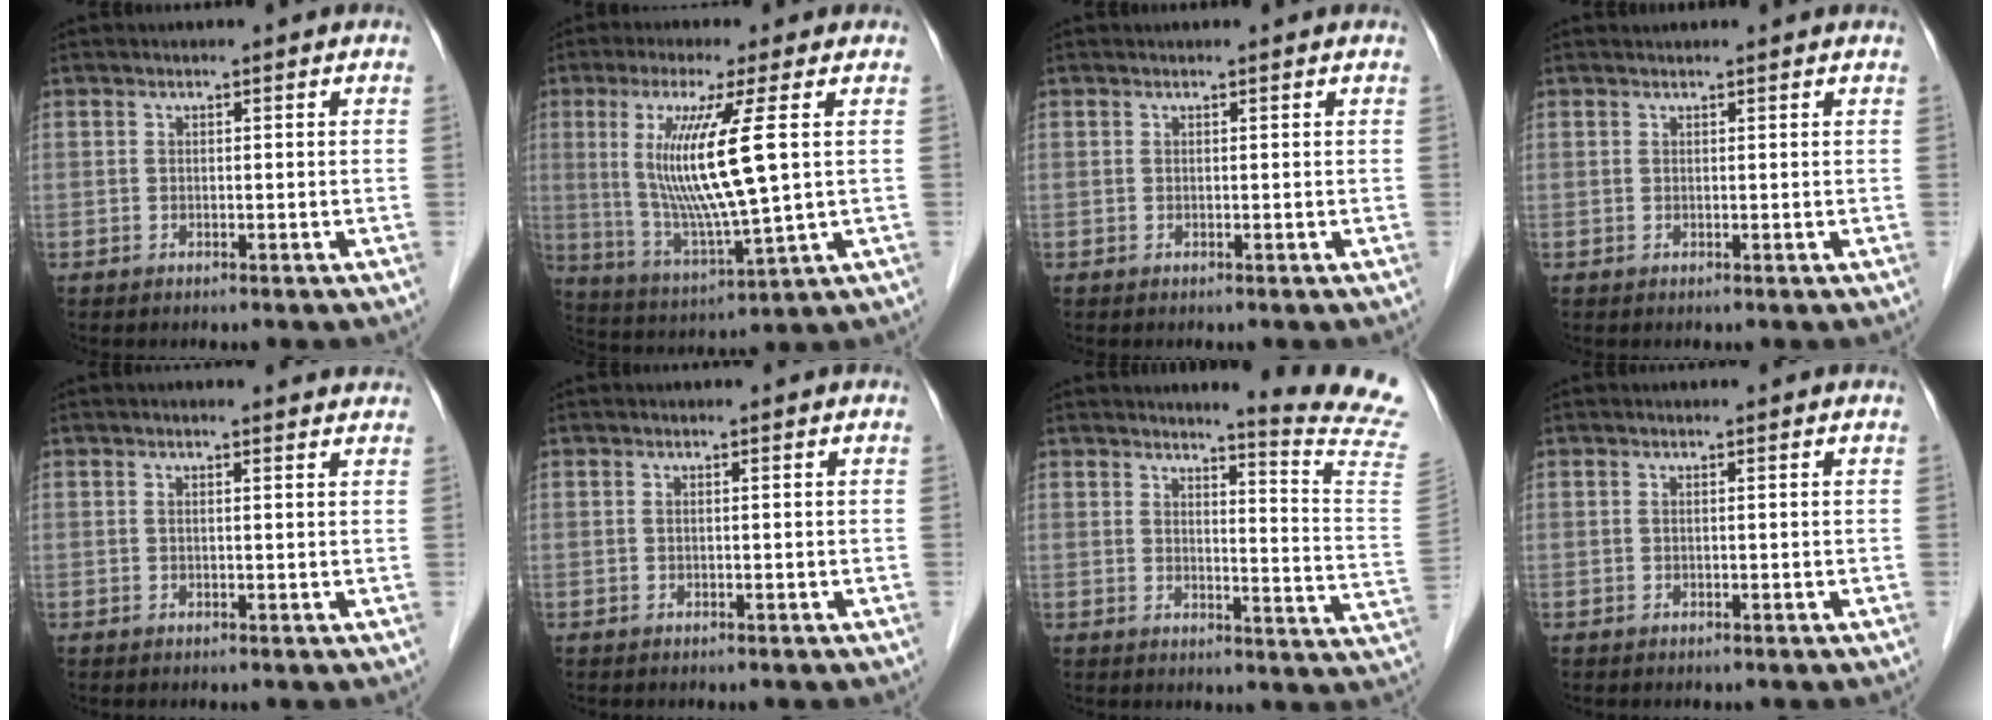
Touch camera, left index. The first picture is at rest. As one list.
[{"total": 12.8, "force": [2.2, -0.1, 12.6], "torque": [-0.262, -0.024, 0.044]}, {"total": 0.8, "force": [0.8, 0.1, 0.2], "torque": [-0.006, 0.006, 0.009]}, {"total": 2.1, "force": [2.0, 0.1, 0.5], "torque": [-0.011, 0.019, 0.025]}, {"total": 2.6, "force": [2.4, 0.4, 1.0], "torque": [-0.018, 0.004, 0.016]}, {"total": 0.0}, {"total": 13.5, "force": [12.8, -2.5, 3.6], "torque": [-0.050, -0.129, 0.129]}, {"total": 0.0}]